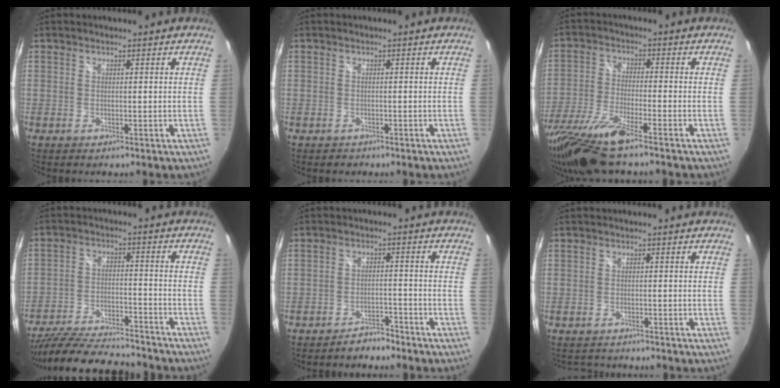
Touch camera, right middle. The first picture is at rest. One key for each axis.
{"total": 1.0, "fx": -0.7, "fy": 0.6, "fz": 0.0, "tx": -0.003, "ty": -0.001, "tz": -0.012}
{"total": 14.6, "fx": -11.5, "fy": 1.2, "fz": 9.0, "tx": -0.203, "ty": -0.043, "tz": -0.219}
{"total": 21.8, "fx": -18.9, "fy": 5.2, "fz": 9.6, "tx": -0.188, "ty": -0.034, "tz": -0.287}
{"total": 3.8, "fx": -3.6, "fy": 1.1, "fz": 0.8, "tx": -0.025, "ty": 0.006, "tz": -0.052}
{"total": 3.1, "fx": -2.8, "fy": 1.2, "fz": 0.4, "tx": -0.010, "ty": -0.005, "tz": -0.043}